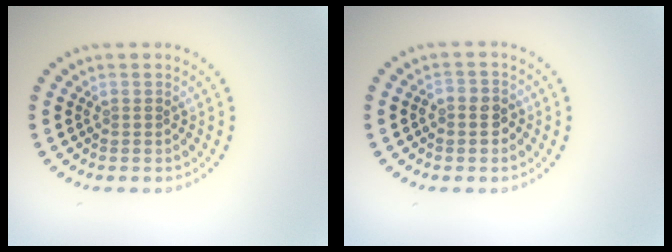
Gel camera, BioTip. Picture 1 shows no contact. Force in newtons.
{"total": 1.9, "press": 1.8, "slide": 0.5}